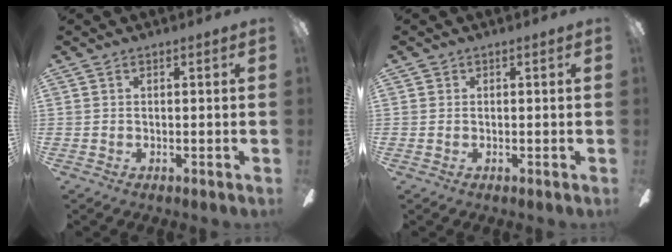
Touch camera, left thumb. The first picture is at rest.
{"total": 0.0}